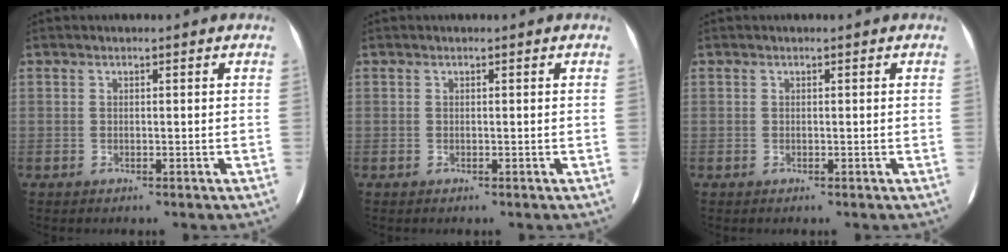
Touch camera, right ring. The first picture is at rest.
{"total": 0.0}
{"total": 0.0}